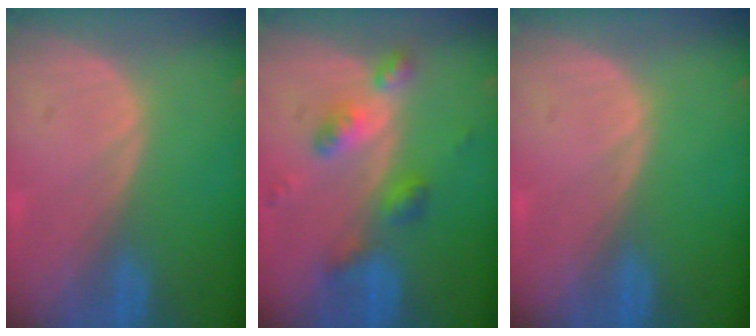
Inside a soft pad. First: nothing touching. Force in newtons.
{"total": 6.3, "press": 5.5, "slide": 3.0}
{"total": 0.0}